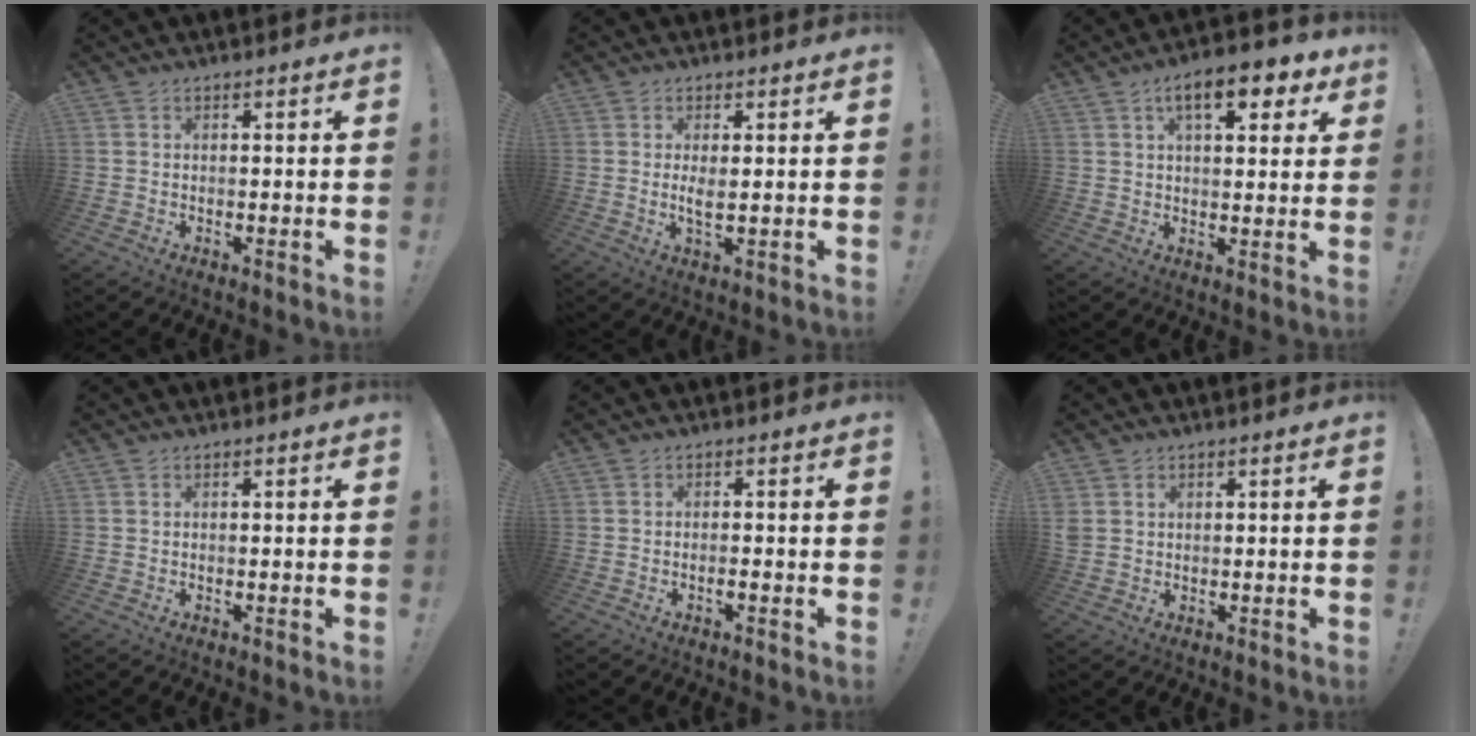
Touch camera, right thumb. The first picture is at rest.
{"total": 3.6, "force": [0.5, 0.8, 3.5], "torque": [-0.056, -0.007, 0.007]}
{"total": 10.9, "force": [5.2, 4.4, 8.5], "torque": [-0.113, -0.014, 0.081]}
{"total": 0.0}
{"total": 1.4, "force": [-0.9, 0.1, 1.0], "torque": [-0.026, 0.001, -0.016]}
{"total": 2.2, "force": [1.0, 1.8, 0.7], "torque": [-0.007, -0.002, 0.019]}